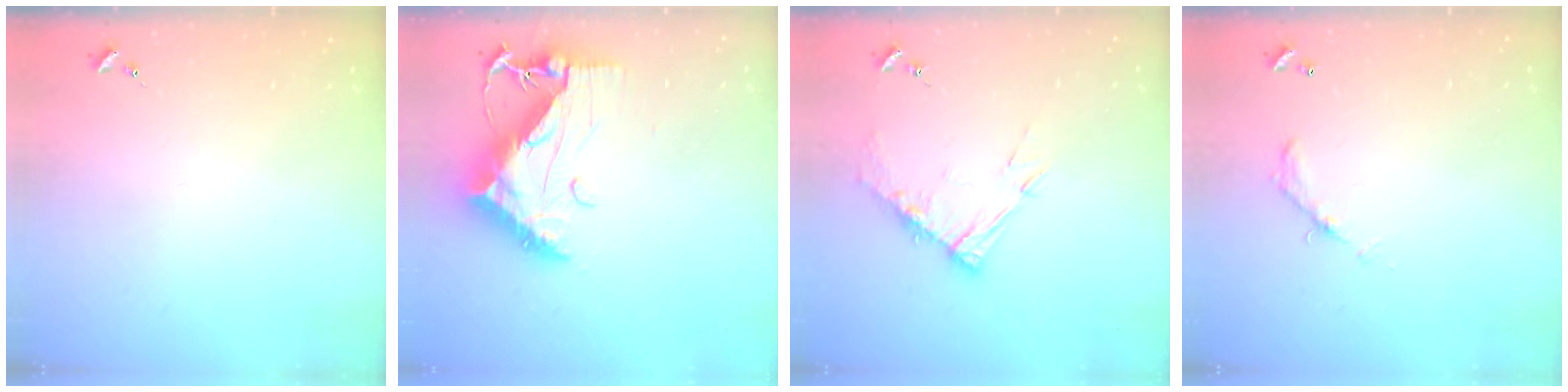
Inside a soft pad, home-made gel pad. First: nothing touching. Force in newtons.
{"total": 19.1, "press": 19.0, "slide": 1.6}
{"total": 10.1, "press": 10.0, "slide": 1.1}
{"total": 6.2, "press": 6.2, "slide": 0.4}